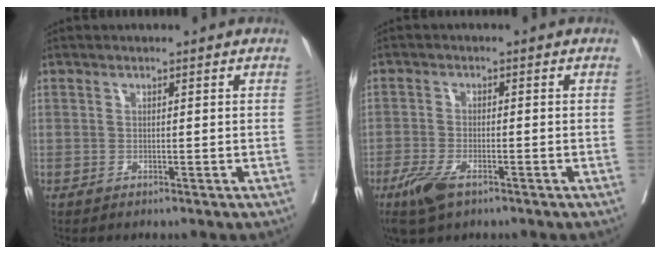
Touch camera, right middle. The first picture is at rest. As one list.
[{"total": 5.3, "force": [-3.3, 1.8, 3.8], "torque": [-0.078, -0.010, -0.060]}]